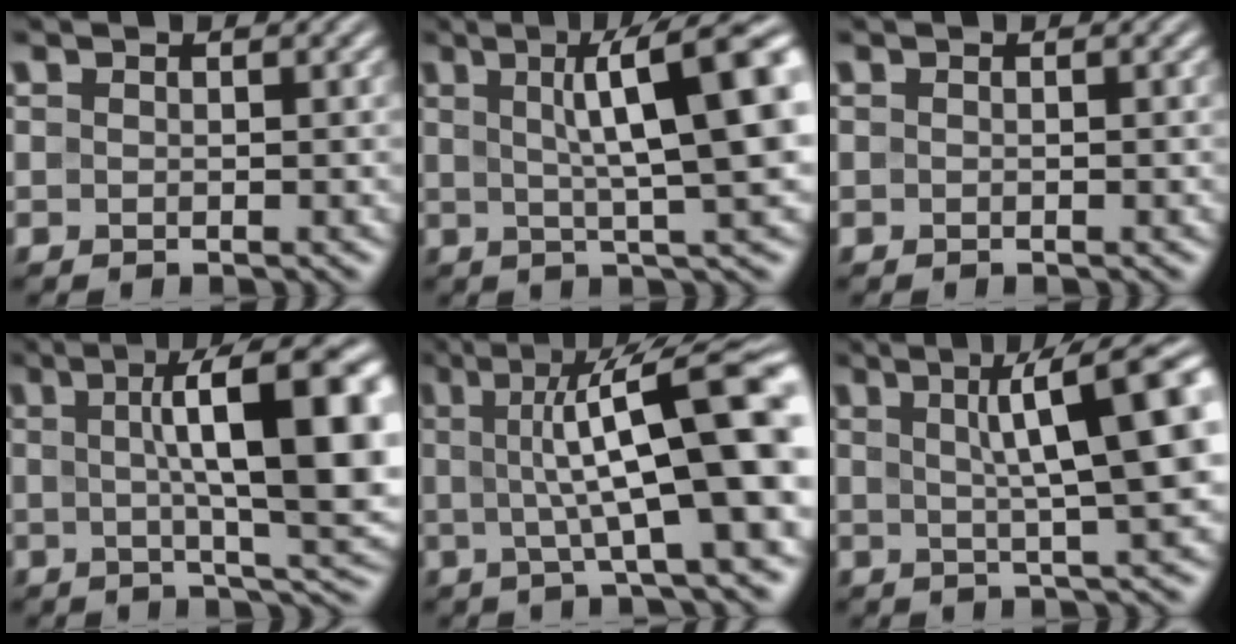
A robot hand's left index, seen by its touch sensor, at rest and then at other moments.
{"total": 11.2, "force": [2.5, 2.5, 10.6], "torque": [-0.143, 0.009, 0.035]}
{"total": 0.0}
{"total": 14.1, "force": [2.1, 3.9, 13.4], "torque": [-0.169, 0.007, 0.031]}
{"total": 12.1, "force": [1.2, 2.8, 11.7], "torque": [-0.165, 0.015, 0.014]}
{"total": 9.6, "force": [2.2, 2.1, 9.1], "torque": [-0.108, 0.015, 0.031]}